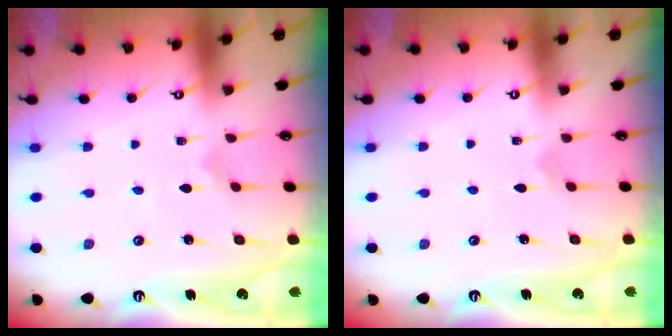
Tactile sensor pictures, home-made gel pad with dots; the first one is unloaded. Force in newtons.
{"total": 1.7, "press": 1.7, "slide": 0.1}